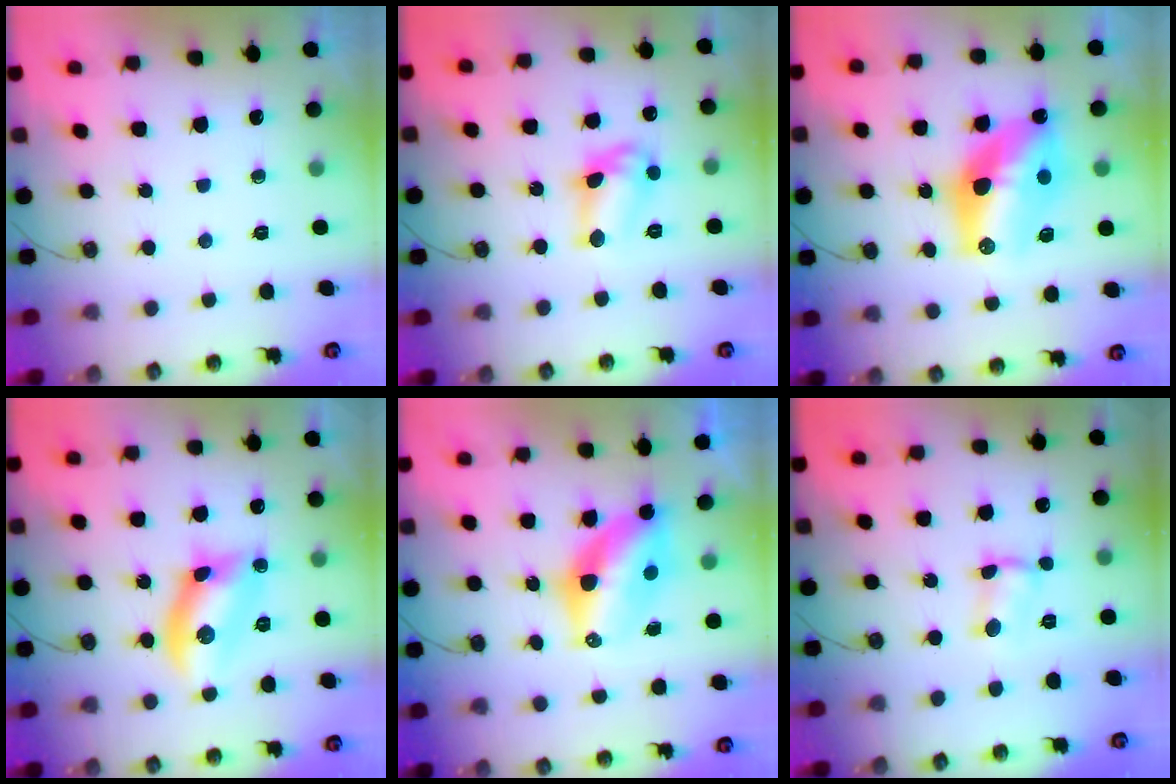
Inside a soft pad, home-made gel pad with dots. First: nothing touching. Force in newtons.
{"total": 11.0, "press": 11.0, "slide": 0.9}
{"total": 15.6, "press": 15.0, "slide": 4.3}
{"total": 10.4, "press": 10.3, "slide": 0.7}
{"total": 9.3, "press": 9.2, "slide": 0.8}
{"total": 2.6, "press": 2.6, "slide": 0.2}